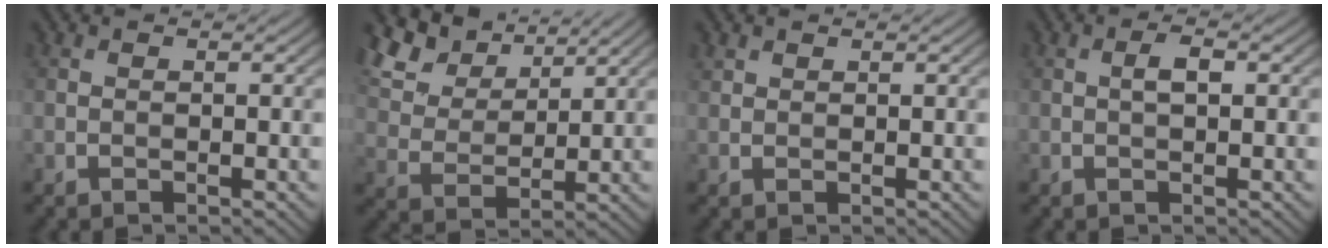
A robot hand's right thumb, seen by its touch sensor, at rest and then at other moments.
{"total": 10.2, "force": [7.2, 5.0, 5.2], "torque": [-0.155, 0.012, 0.136]}
{"total": 1.0, "force": [0.9, 0.5, 0.2], "torque": [-0.006, 0.001, 0.021]}
{"total": 1.8, "force": [0.2, 0.7, 1.7], "torque": [-0.031, 0.005, 0.002]}